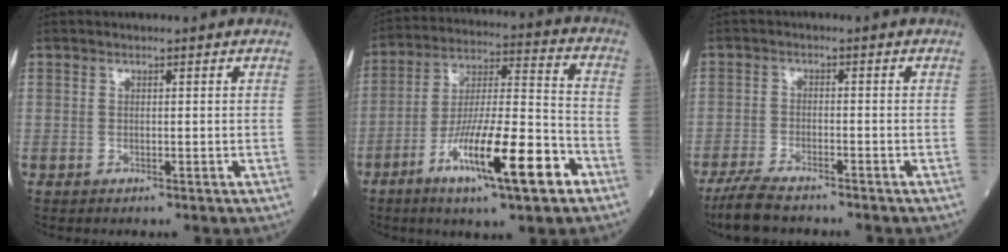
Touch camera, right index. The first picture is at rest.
{"total": 17.0, "force": [-8.3, 1.9, 14.7], "torque": [-0.262, -0.013, -0.141]}
{"total": 7.0, "force": [-5.9, 1.3, 3.5], "torque": [-0.068, -0.017, -0.104]}